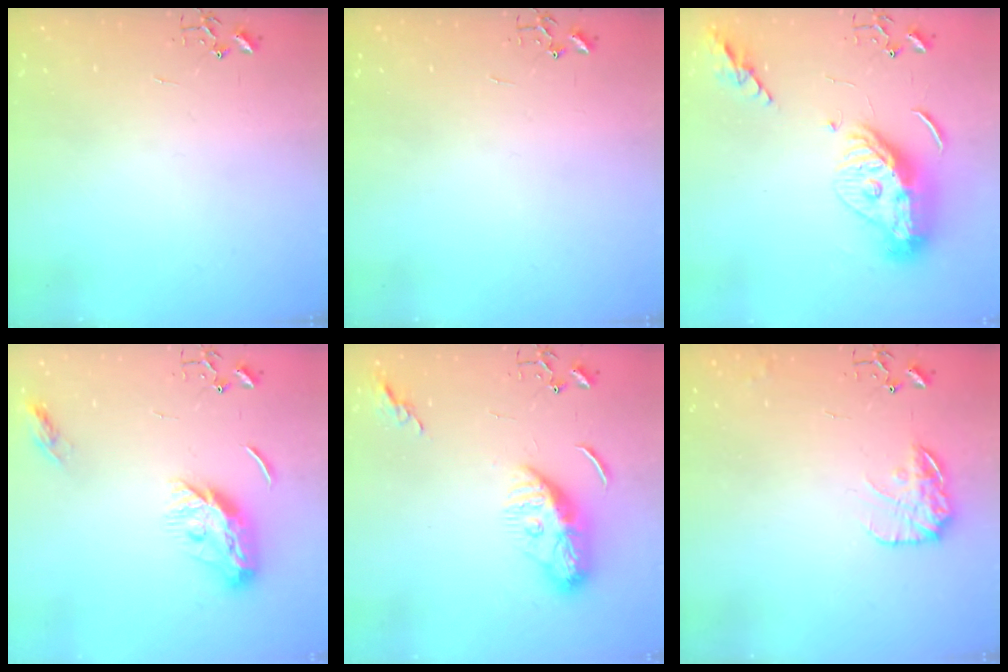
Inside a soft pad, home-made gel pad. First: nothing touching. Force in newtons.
{"total": 0.0}
{"total": 14.7, "press": 14.6, "slide": 1.6}
{"total": 11.0, "press": 11.0, "slide": 0.1}
{"total": 9.4, "press": 9.4, "slide": 1.0}
{"total": 13.2, "press": 13.2, "slide": 0.6}